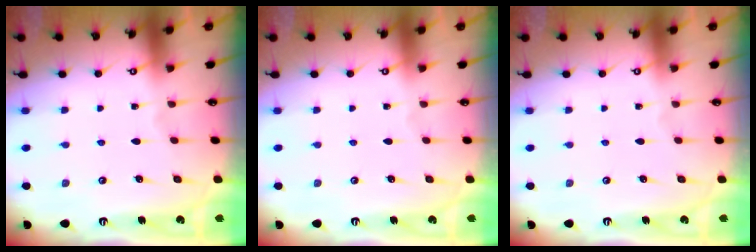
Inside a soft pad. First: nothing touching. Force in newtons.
{"total": 0.0}
{"total": 0.0}